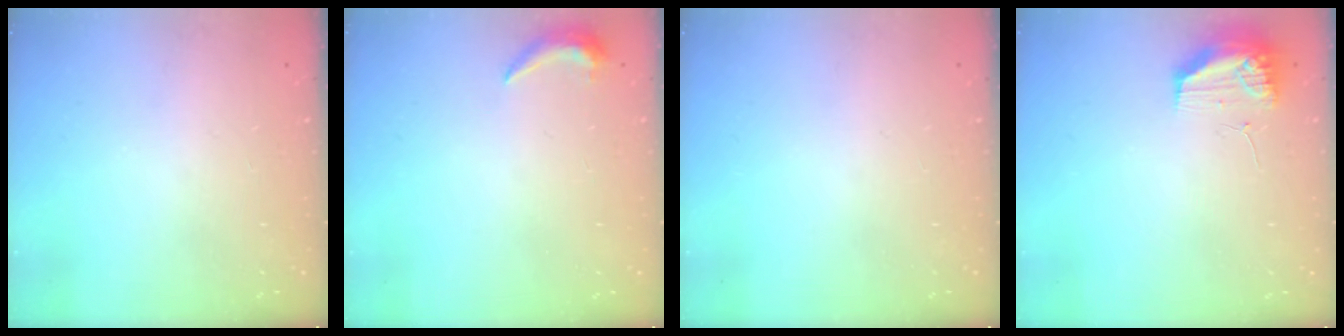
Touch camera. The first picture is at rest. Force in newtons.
{"total": 5.1, "press": 5.1, "slide": 0.8}
{"total": 0.0}
{"total": 10.3, "press": 10.2, "slide": 1.1}